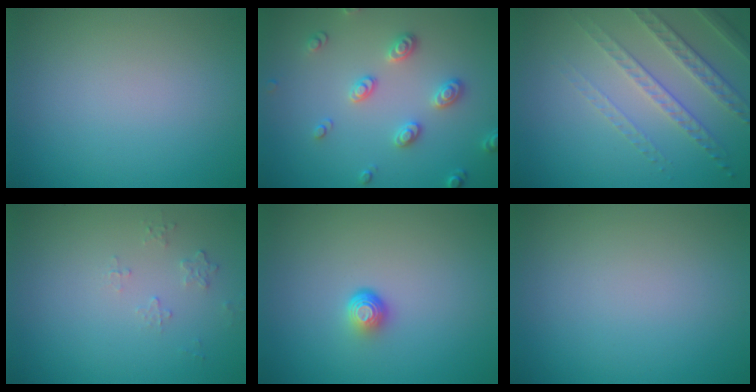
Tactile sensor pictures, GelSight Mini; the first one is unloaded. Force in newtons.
{"total": 2.9, "press": 2.7, "slide": 1.1}
{"total": 4.7, "press": 3.2, "slide": 3.4}
{"total": 0.7, "press": 0.5, "slide": 0.5}
{"total": 1.7, "press": 1.1, "slide": 1.3}
{"total": 0.0}